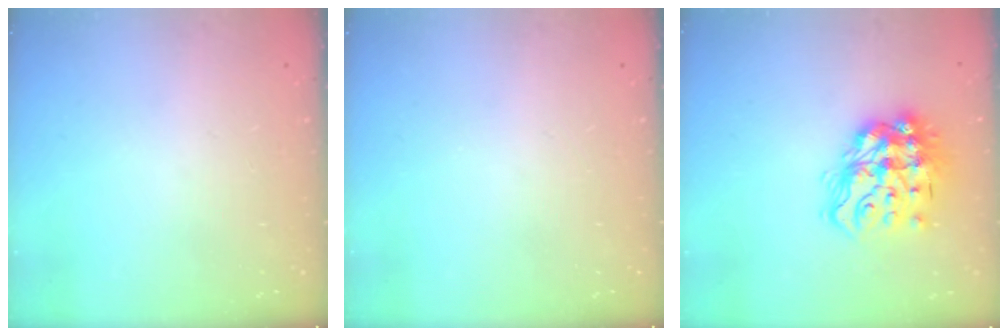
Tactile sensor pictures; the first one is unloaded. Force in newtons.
{"total": 0.0}
{"total": 16.7, "press": 16.6, "slide": 1.6}